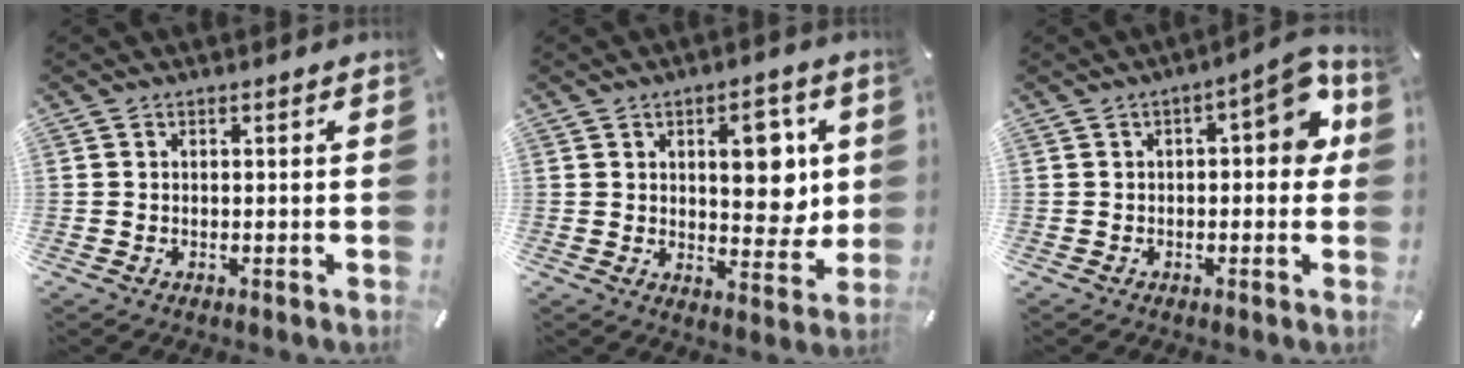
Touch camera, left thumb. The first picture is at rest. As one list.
[{"total": 11.8, "force": [3.1, 6.7, 9.2], "torque": [-0.101, -0.011, 0.045]}, {"total": 9.1, "force": [2.2, 3.7, 8.0], "torque": [-0.093, -0.019, 0.030]}]